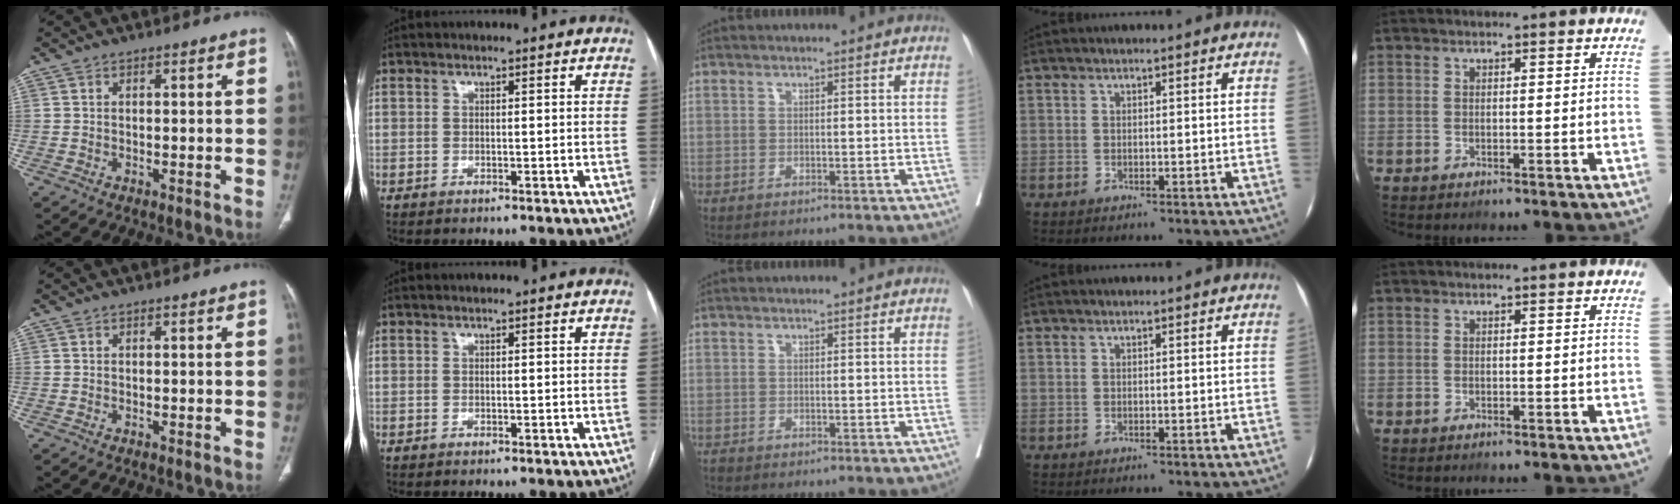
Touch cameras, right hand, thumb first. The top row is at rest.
{}